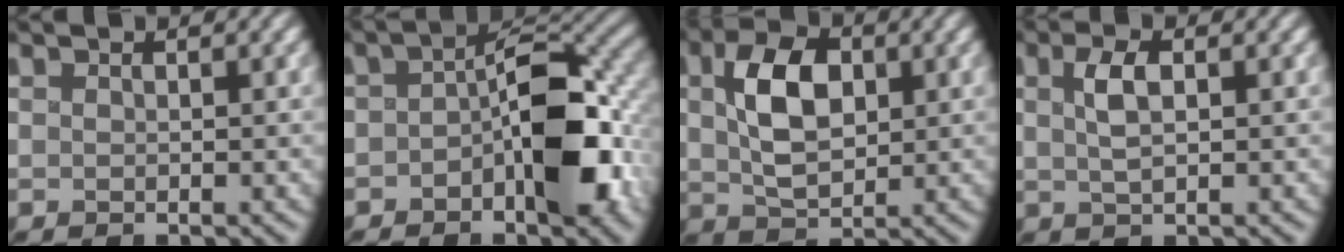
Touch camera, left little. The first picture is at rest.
{"total": 8.1, "force": [-2.6, 4.0, 6.5], "torque": [-0.102, 0.009, -0.028]}
{"total": 4.9, "force": [0.4, 2.9, 3.9], "torque": [-0.094, 0.004, 0.024]}
{"total": 1.7, "force": [-0.1, 0.4, 1.6], "torque": [-0.054, 0.001, 0.018]}